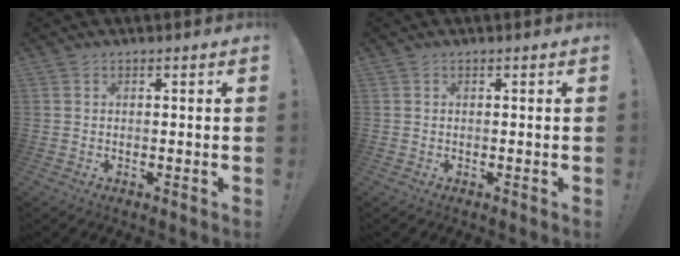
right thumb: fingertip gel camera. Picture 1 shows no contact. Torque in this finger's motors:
{"motor_torque": [0.00, 0.00, 0.00, 0.00, 0.00]}